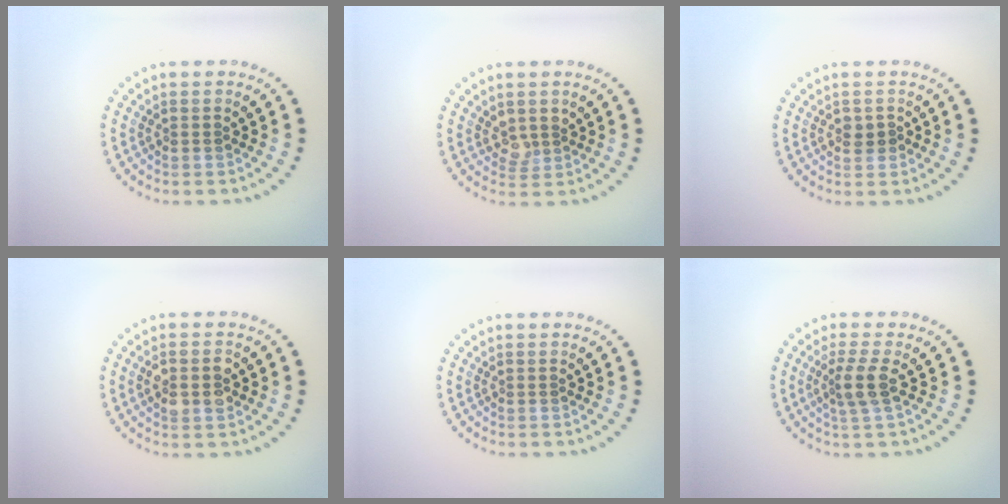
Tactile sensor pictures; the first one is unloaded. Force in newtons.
{"total": 1.7, "press": 1.4, "slide": 1.0}
{"total": 1.3, "press": 1.2, "slide": 0.4}
{"total": 2.5, "press": 2.5, "slide": 0.3}
{"total": 0.0}
{"total": 2.5, "press": 2.0, "slide": 1.5}